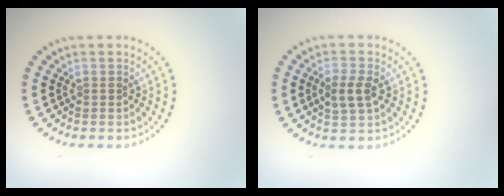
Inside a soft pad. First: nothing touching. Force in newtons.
{"total": 2.5, "press": 2.5, "slide": 0.3}